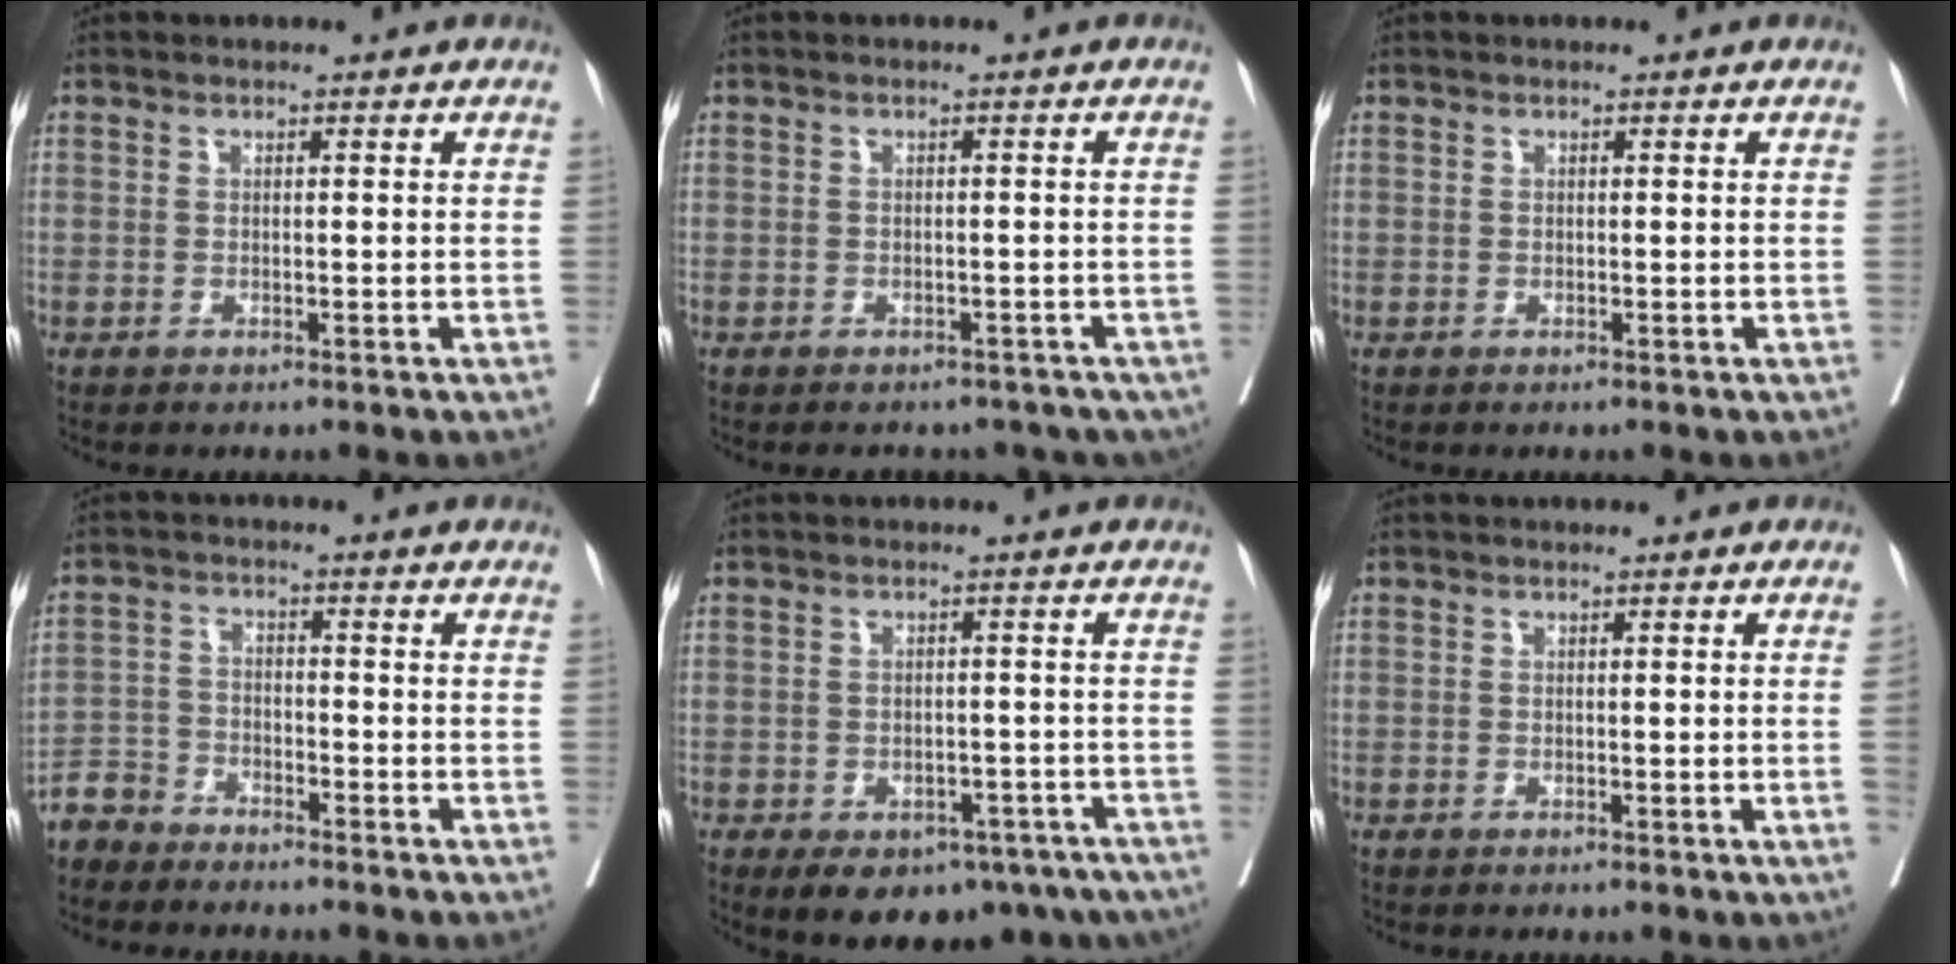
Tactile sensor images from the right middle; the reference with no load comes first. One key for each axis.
{"total": 12.6, "fx": -9.2, "fy": 7.4, "fz": 4.5, "tx": -0.094, "ty": -0.005, "tz": -0.088}
{"total": 0.0}
{"total": 4.5, "fx": -4.3, "fy": 1.5, "fz": -0.3, "tx": 0.003, "ty": -0.007, "tz": -0.090}
{"total": 13.7, "fx": -9.0, "fy": 8.1, "fz": 6.6, "tx": -0.103, "ty": -0.001, "tz": -0.106}
{"total": 1.3, "fx": -0.2, "fy": -0.6, "fz": 1.2, "tx": -0.012, "ty": -0.003, "tz": -0.002}